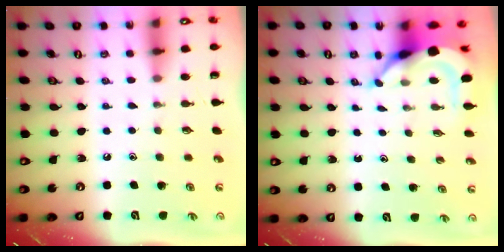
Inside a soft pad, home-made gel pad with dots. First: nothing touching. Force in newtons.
{"total": 6.1, "press": 6.0, "slide": 0.5}